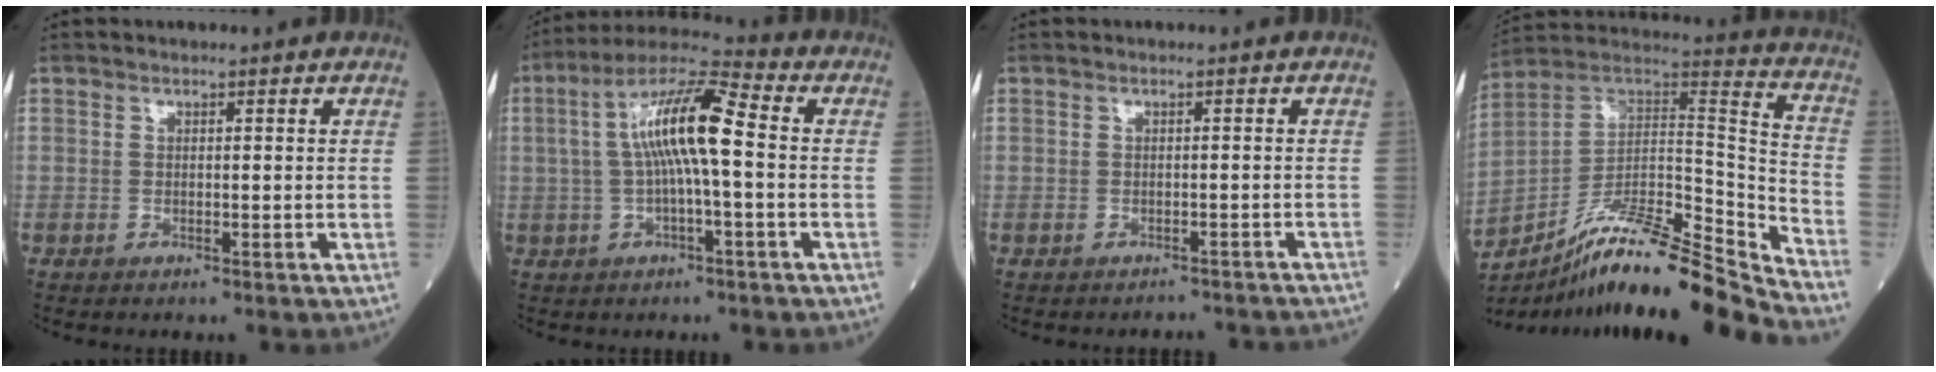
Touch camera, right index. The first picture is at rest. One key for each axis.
{"total": 11.8, "fx": 0.6, "fy": 1.6, "fz": 11.7, "tx": -0.223, "ty": 0.031, "tz": 0.005}
{"total": 4.5, "fx": -4.3, "fy": 1.2, "fz": 0.5, "tx": -0.003, "ty": -0.005, "tz": -0.043}
{"total": 21.9, "fx": -18.2, "fy": -0.3, "fz": 12.1, "tx": -0.199, "ty": 0.020, "tz": -0.319}